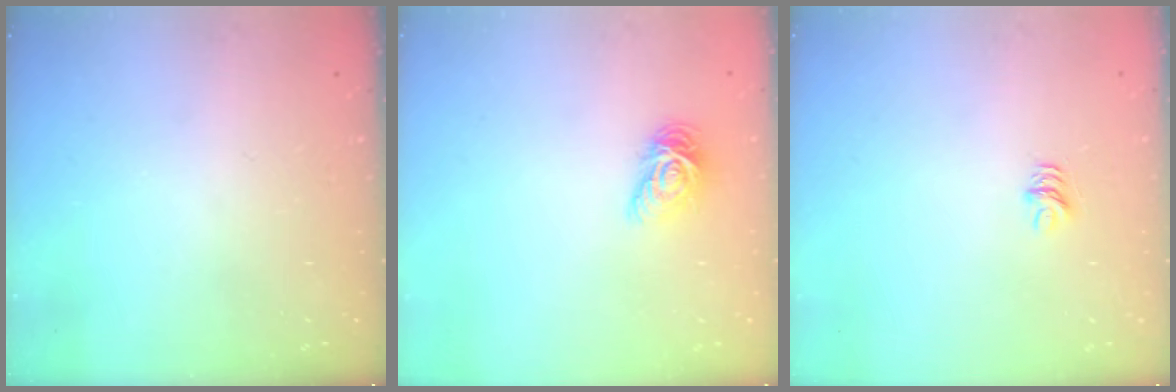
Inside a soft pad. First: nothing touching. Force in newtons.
{"total": 7.1, "press": 7.1, "slide": 0.2}
{"total": 4.1, "press": 4.0, "slide": 0.4}